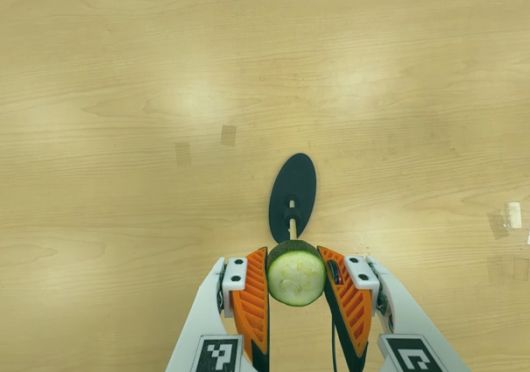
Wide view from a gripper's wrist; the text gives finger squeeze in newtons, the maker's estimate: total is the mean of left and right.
{"total": 9.7, "left": 8.9, "right": 10.6}